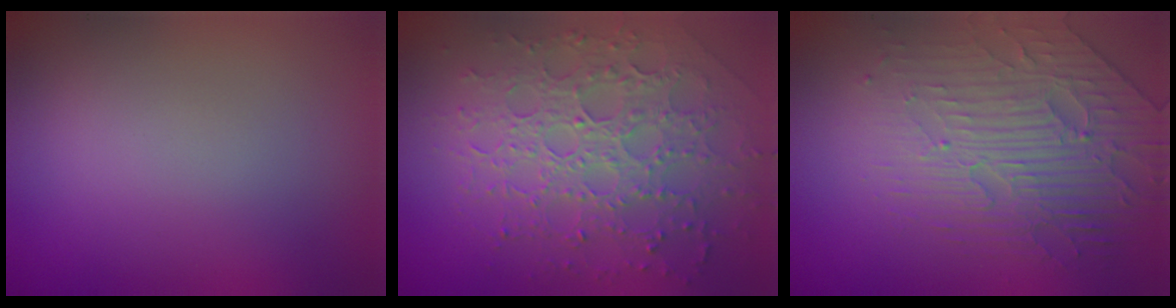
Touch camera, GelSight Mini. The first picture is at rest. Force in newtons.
{"total": 7.5, "press": 5.4, "slide": 5.2}
{"total": 4.7, "press": 4.2, "slide": 2.2}